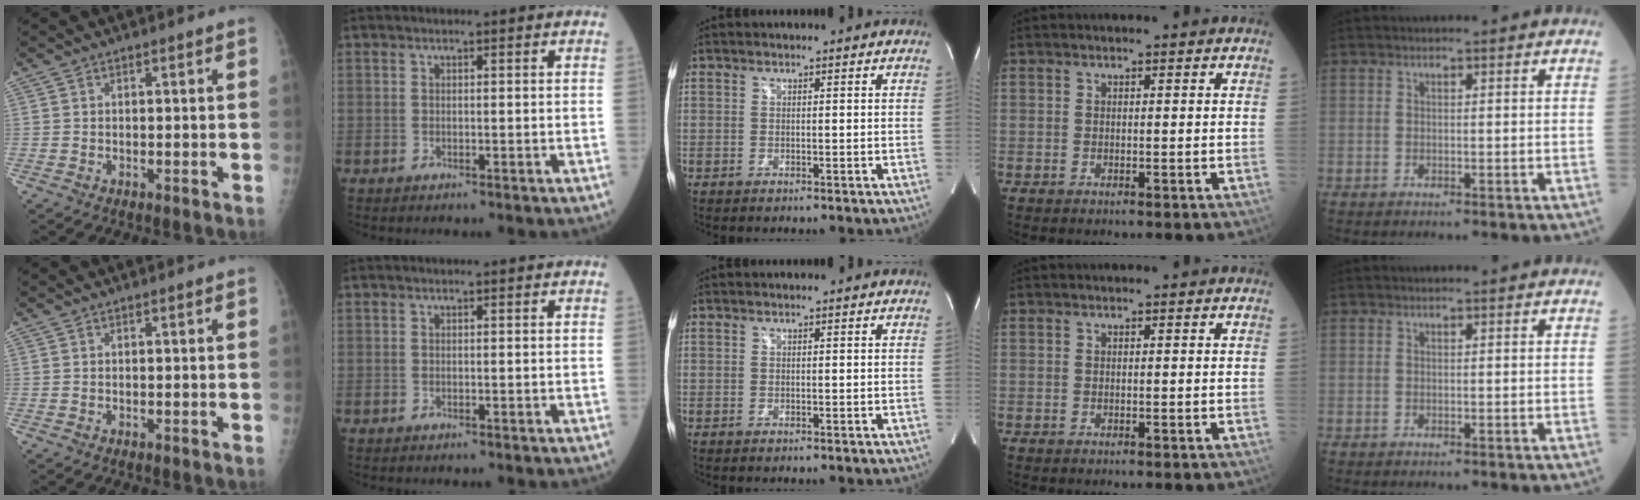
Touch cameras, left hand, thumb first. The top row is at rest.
{}